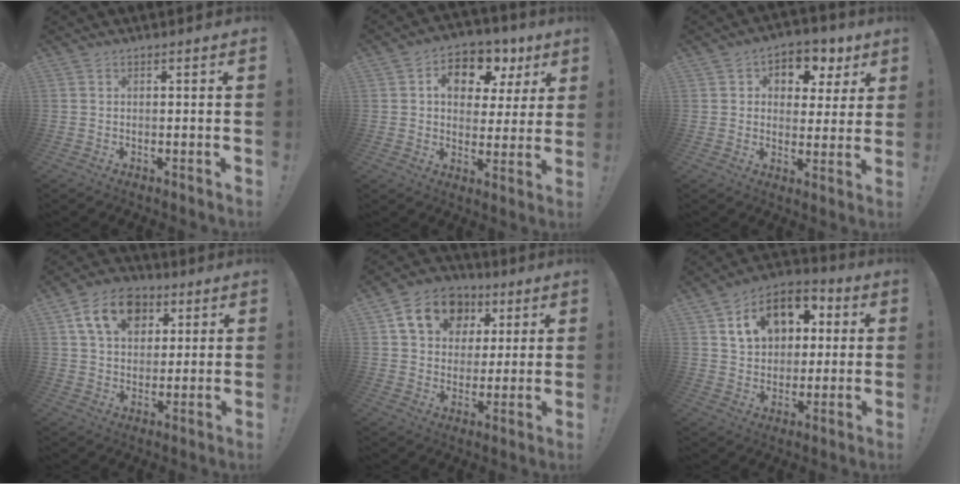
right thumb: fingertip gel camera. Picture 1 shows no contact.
{"total": 11.1, "force": [5.0, 7.5, 6.6], "torque": [-0.095, -0.026, 0.091]}
{"total": 6.8, "force": [2.6, 5.8, 2.5], "torque": [-0.027, -0.020, 0.050]}
{"total": 14.3, "force": [6.2, 10.5, 7.6], "torque": [-0.118, -0.014, 0.119]}
{"total": 15.0, "force": [6.5, 11.5, 7.1], "torque": [-0.108, -0.016, 0.125]}
{"total": 14.4, "force": [5.6, 10.9, 7.6], "torque": [-0.121, -0.010, 0.109]}